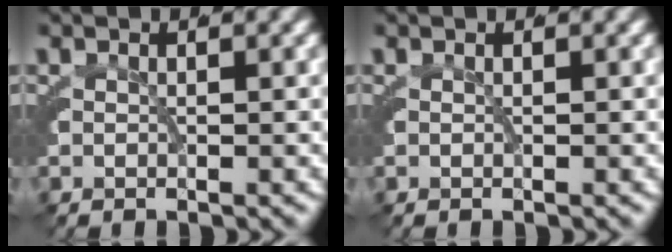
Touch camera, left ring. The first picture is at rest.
{"total": 0.0}